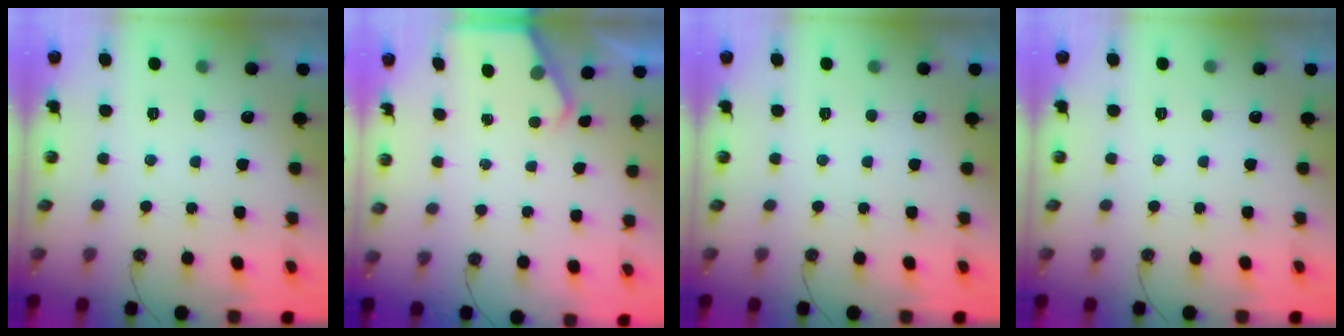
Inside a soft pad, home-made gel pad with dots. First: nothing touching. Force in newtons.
{"total": 2.2, "press": 2.1, "slide": 0.3}
{"total": 0.0}
{"total": 0.0}